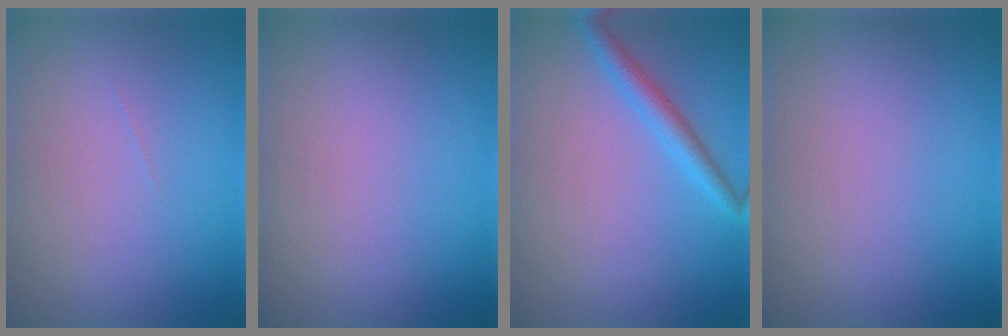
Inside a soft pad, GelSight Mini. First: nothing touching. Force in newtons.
{"total": 0.0}
{"total": 2.3, "press": 2.3, "slide": 0.1}
{"total": 0.0}